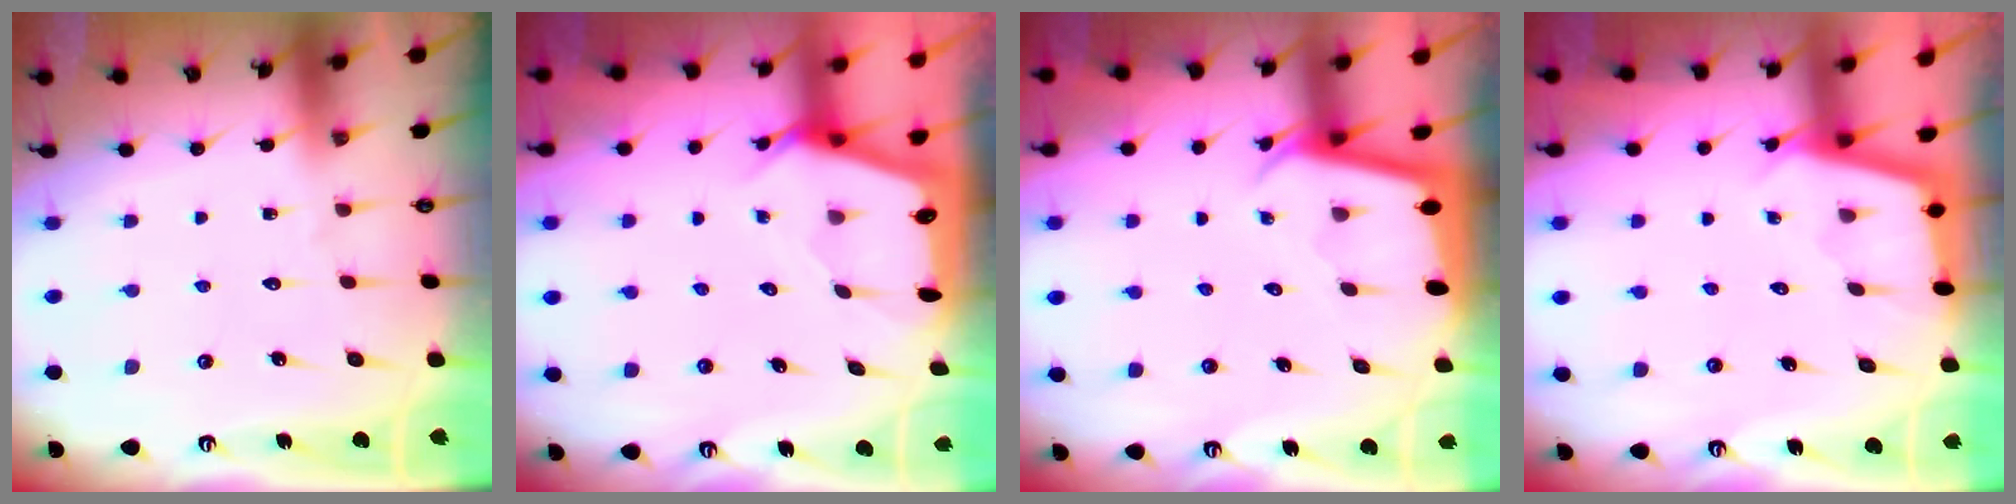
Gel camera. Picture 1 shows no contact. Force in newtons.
{"total": 2.4, "press": 2.4, "slide": 0.2}
{"total": 2.2, "press": 2.2, "slide": 0.1}
{"total": 2.2, "press": 2.2, "slide": 0.1}